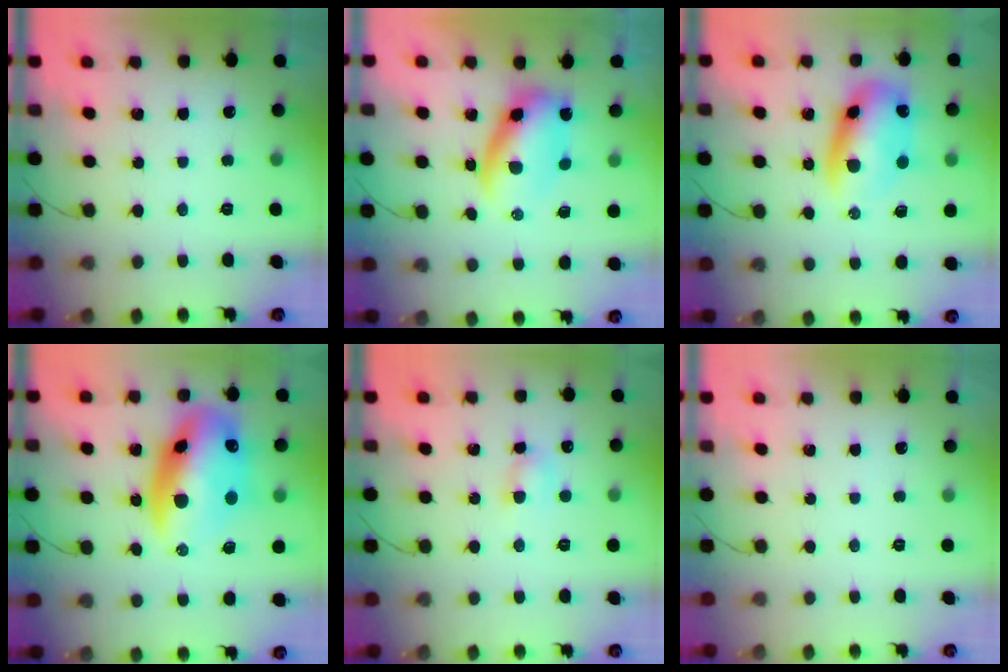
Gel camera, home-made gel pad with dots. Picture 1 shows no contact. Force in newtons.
{"total": 5.5, "press": 5.5, "slide": 0.7}
{"total": 11.0, "press": 10.6, "slide": 2.7}
{"total": 19.4, "press": 18.8, "slide": 4.6}
{"total": 3.8, "press": 3.6, "slide": 1.3}
{"total": 0.0}